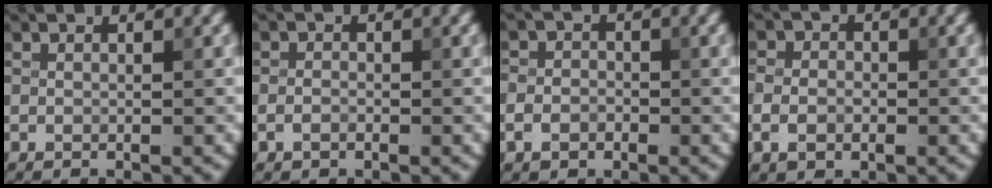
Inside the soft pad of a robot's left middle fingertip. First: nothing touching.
{"total": 1.3, "force": [-0.6, 0.9, 0.6], "torque": [-0.009, 0.002, -0.016]}
{"total": 2.5, "force": [-1.0, 2.0, 1.0], "torque": [-0.013, 0.001, -0.025]}
{"total": 2.9, "force": [-0.9, 2.2, 1.7], "torque": [-0.029, -0.001, -0.025]}